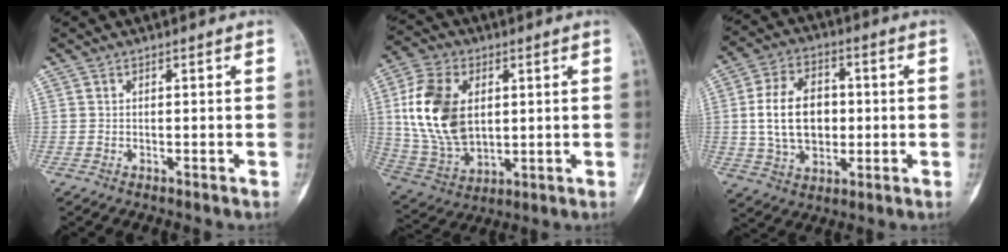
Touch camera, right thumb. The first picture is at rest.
{"total": 17.4, "force": [3.0, 11.2, 12.9], "torque": [-0.238, -0.008, 0.067]}
{"total": 13.8, "force": [0.5, 9.5, 10.0], "torque": [-0.153, 0.010, 0.013]}